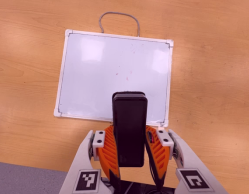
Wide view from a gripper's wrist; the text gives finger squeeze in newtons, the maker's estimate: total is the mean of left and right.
{"total": 8.2, "left": 6.9, "right": 9.5}